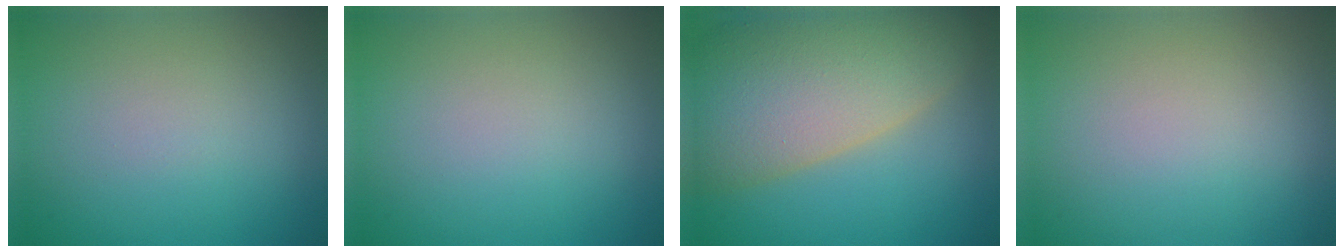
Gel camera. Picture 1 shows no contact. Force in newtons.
{"total": 0.0}
{"total": 13.8, "press": 13.7, "slide": 1.2}
{"total": 0.0}